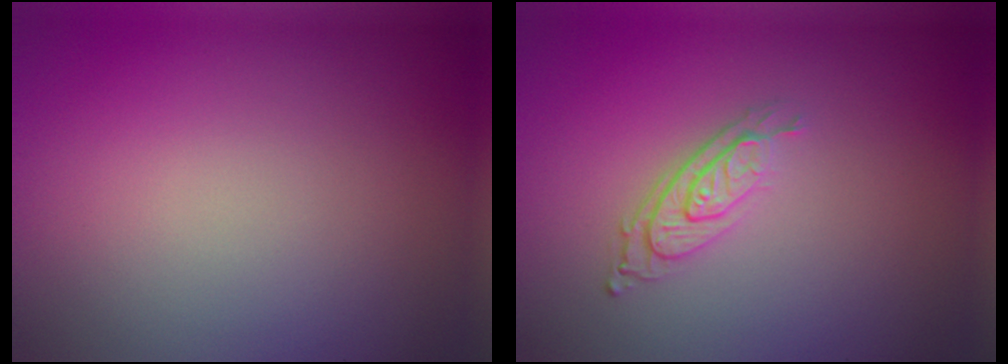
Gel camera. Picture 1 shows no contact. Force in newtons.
{"total": 2.9, "press": 2.1, "slide": 2.1}